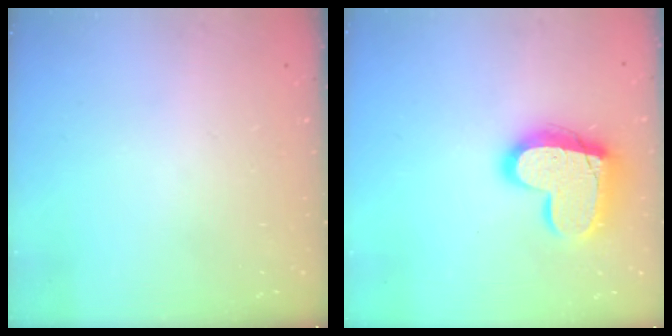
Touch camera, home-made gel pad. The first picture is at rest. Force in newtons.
{"total": 17.6, "press": 17.6, "slide": 1.2}